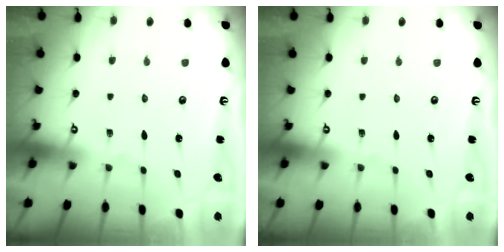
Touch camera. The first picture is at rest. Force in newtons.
{"total": 0.0}